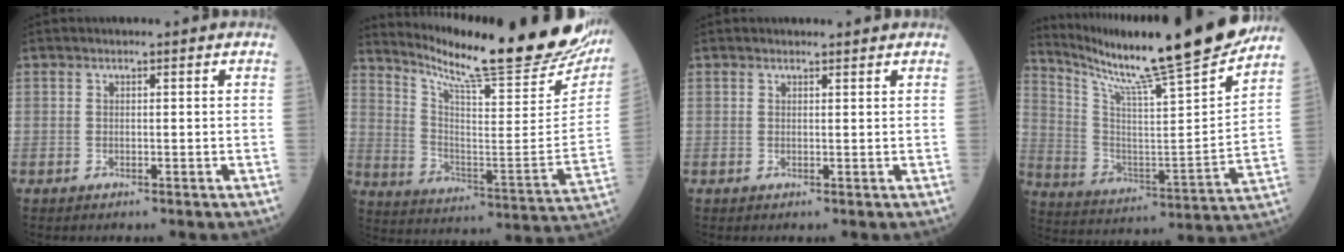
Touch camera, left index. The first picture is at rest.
{"total": 28.6, "force": [24.8, 1.9, 14.1], "torque": [-0.234, -0.094, 0.338]}
{"total": 1.3, "force": [1.3, 0.2, 0.1], "torque": [-0.011, 0.002, 0.018]}
{"total": 24.7, "force": [20.9, -0.5, 13.1], "torque": [-0.227, -0.048, 0.325]}